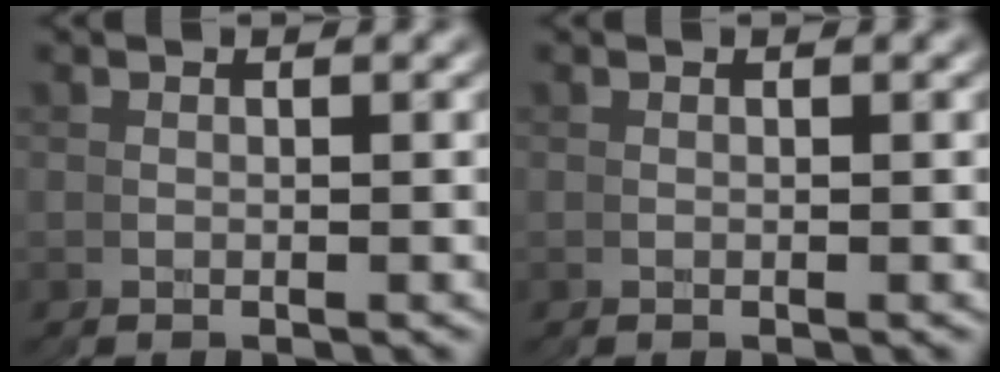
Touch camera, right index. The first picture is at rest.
{"total": 0.0}